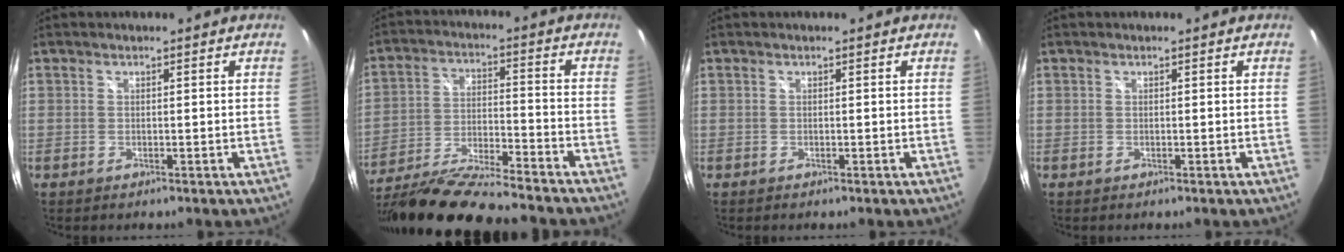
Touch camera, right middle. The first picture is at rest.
{"total": 20.6, "force": [-17.7, 1.5, 10.5], "torque": [-0.206, -0.057, -0.302]}
{"total": 0.0}
{"total": 0.0}